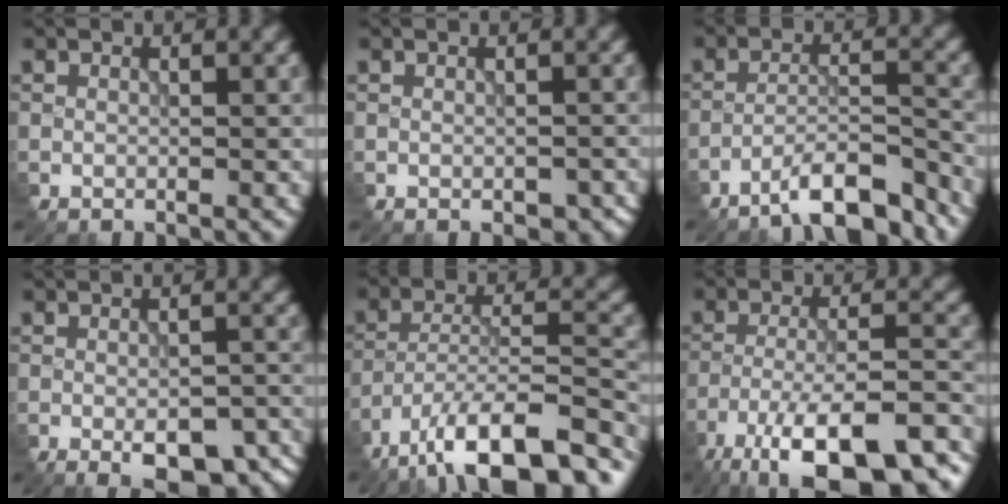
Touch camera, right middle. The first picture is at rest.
{"total": 2.5, "force": [-1.5, 1.4, 1.4], "torque": [-0.026, -0.010, -0.009]}
{"total": 6.8, "force": [-5.7, 1.3, 3.5], "torque": [-0.050, 0.009, -0.096]}
{"total": 7.1, "force": [-3.9, 2.9, 5.2], "torque": [-0.074, -0.008, -0.043]}
{"total": 13.4, "force": [-10.2, 4.2, 7.7], "torque": [-0.132, 0.005, -0.166]}
{"total": 14.6, "force": [-10.4, 4.7, 9.1], "torque": [-0.173, -0.018, -0.151]}